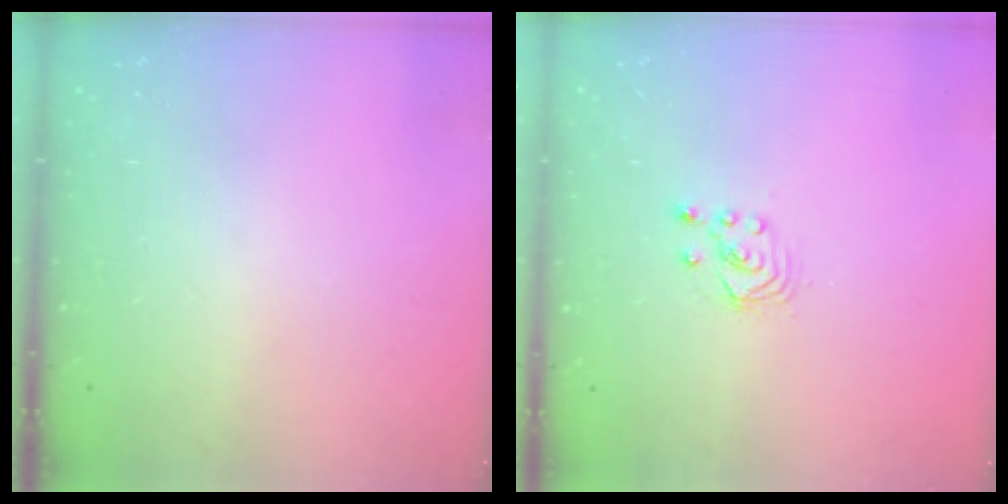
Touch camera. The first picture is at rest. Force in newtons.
{"total": 1.7, "press": 1.7, "slide": 0.2}